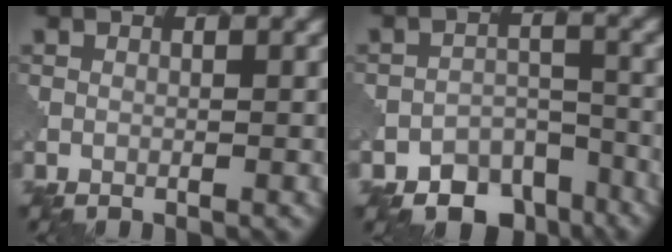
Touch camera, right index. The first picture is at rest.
{"total": 6.6, "force": [-5.0, 3.8, 2.0], "torque": [-0.017, -0.015, -0.066]}